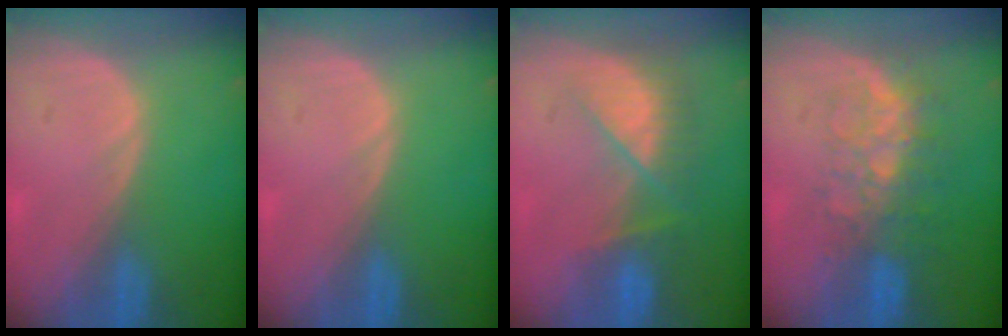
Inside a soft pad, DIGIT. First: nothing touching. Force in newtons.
{"total": 0.0}
{"total": 7.7, "press": 7.0, "slide": 3.3}
{"total": 8.2, "press": 7.0, "slide": 4.1}